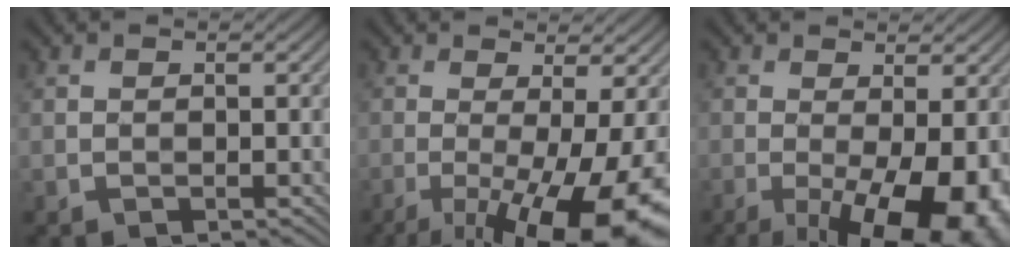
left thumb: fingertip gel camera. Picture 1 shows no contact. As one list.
[{"total": 14.4, "force": [-5.3, 3.7, 12.9], "torque": [-0.187, -0.008, -0.072]}, {"total": 14.1, "force": [-5.0, 4.5, 12.4], "torque": [-0.177, -0.010, -0.064]}]